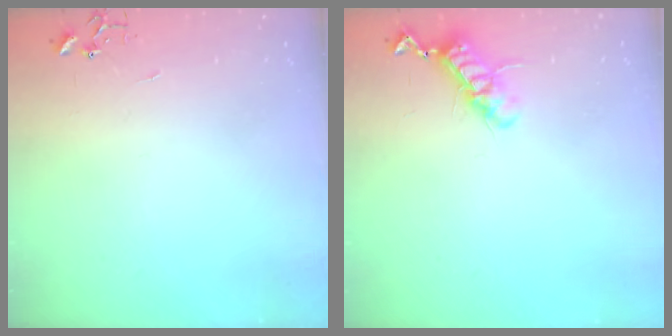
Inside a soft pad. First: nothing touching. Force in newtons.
{"total": 11.0, "press": 10.9, "slide": 1.1}